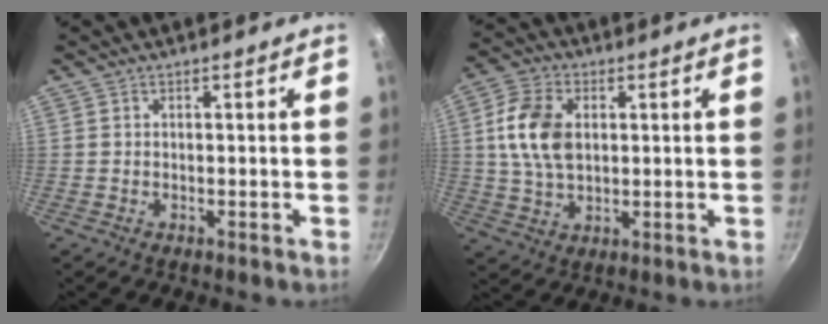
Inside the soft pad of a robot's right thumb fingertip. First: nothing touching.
{"total": 10.9, "force": [1.8, 7.2, 8.0], "torque": [-0.141, 0.006, 0.031]}